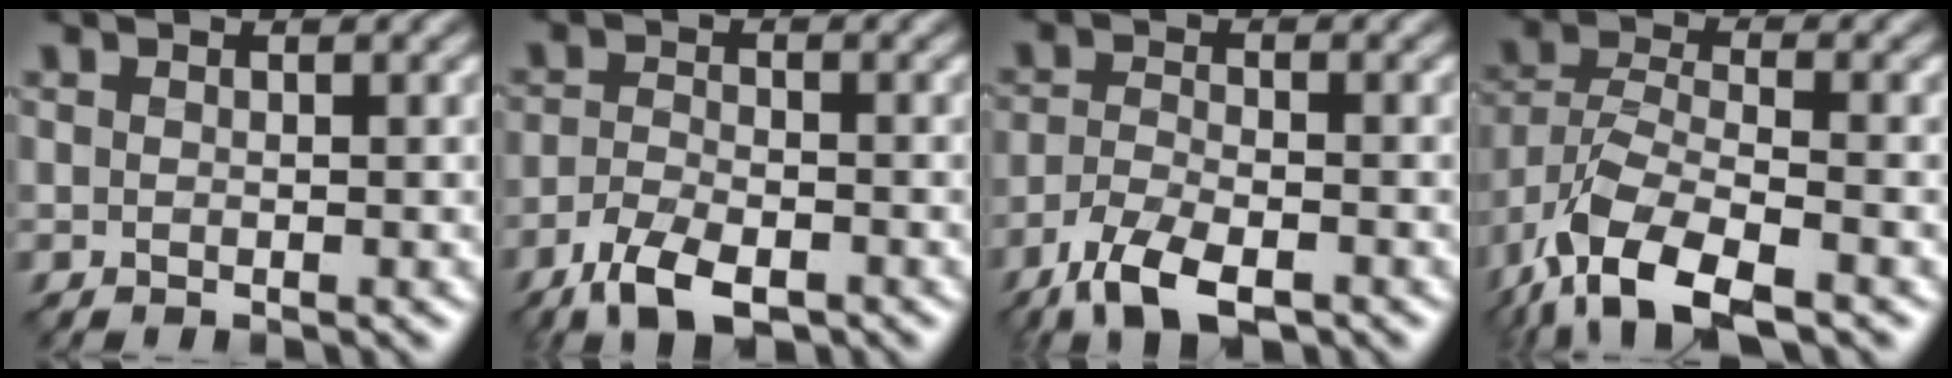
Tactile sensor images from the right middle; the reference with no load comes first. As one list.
[{"total": 5.2, "force": [-3.6, 1.9, 3.2], "torque": [-0.065, -0.008, -0.070]}, {"total": 6.1, "force": [-4.4, 2.0, 3.7], "torque": [-0.075, -0.009, -0.083]}, {"total": 8.8, "force": [-5.5, 3.3, 6.1], "torque": [-0.118, -0.011, -0.108]}]